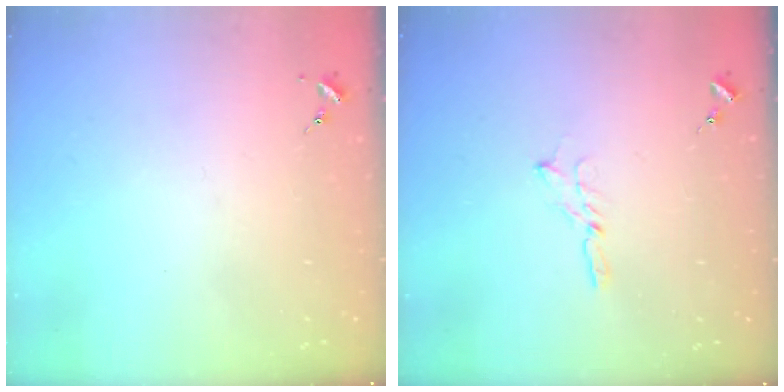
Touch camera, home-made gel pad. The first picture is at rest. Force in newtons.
{"total": 3.5, "press": 3.5, "slide": 0.2}